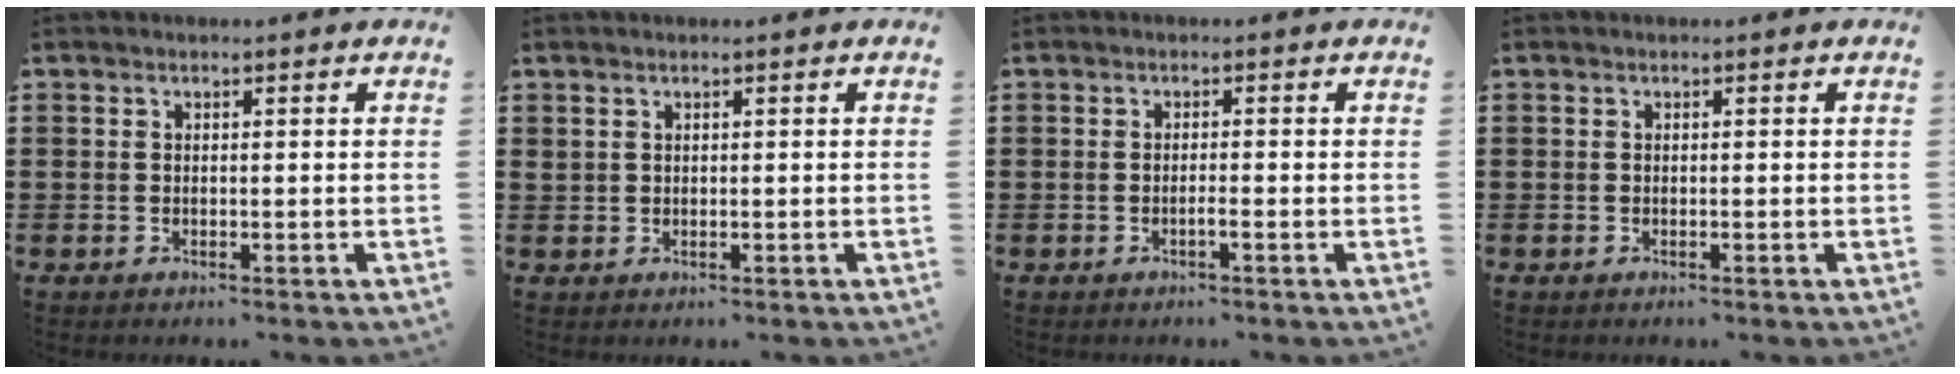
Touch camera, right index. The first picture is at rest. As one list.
[{"total": 0.6, "force": [0.4, 0.4, 0.1], "torque": [-0.004, 0.002, 0.008]}, {"total": 1.2, "force": [-0.6, -0.1, 1.0], "torque": [-0.017, -0.003, -0.011]}, {"total": 0.0}]